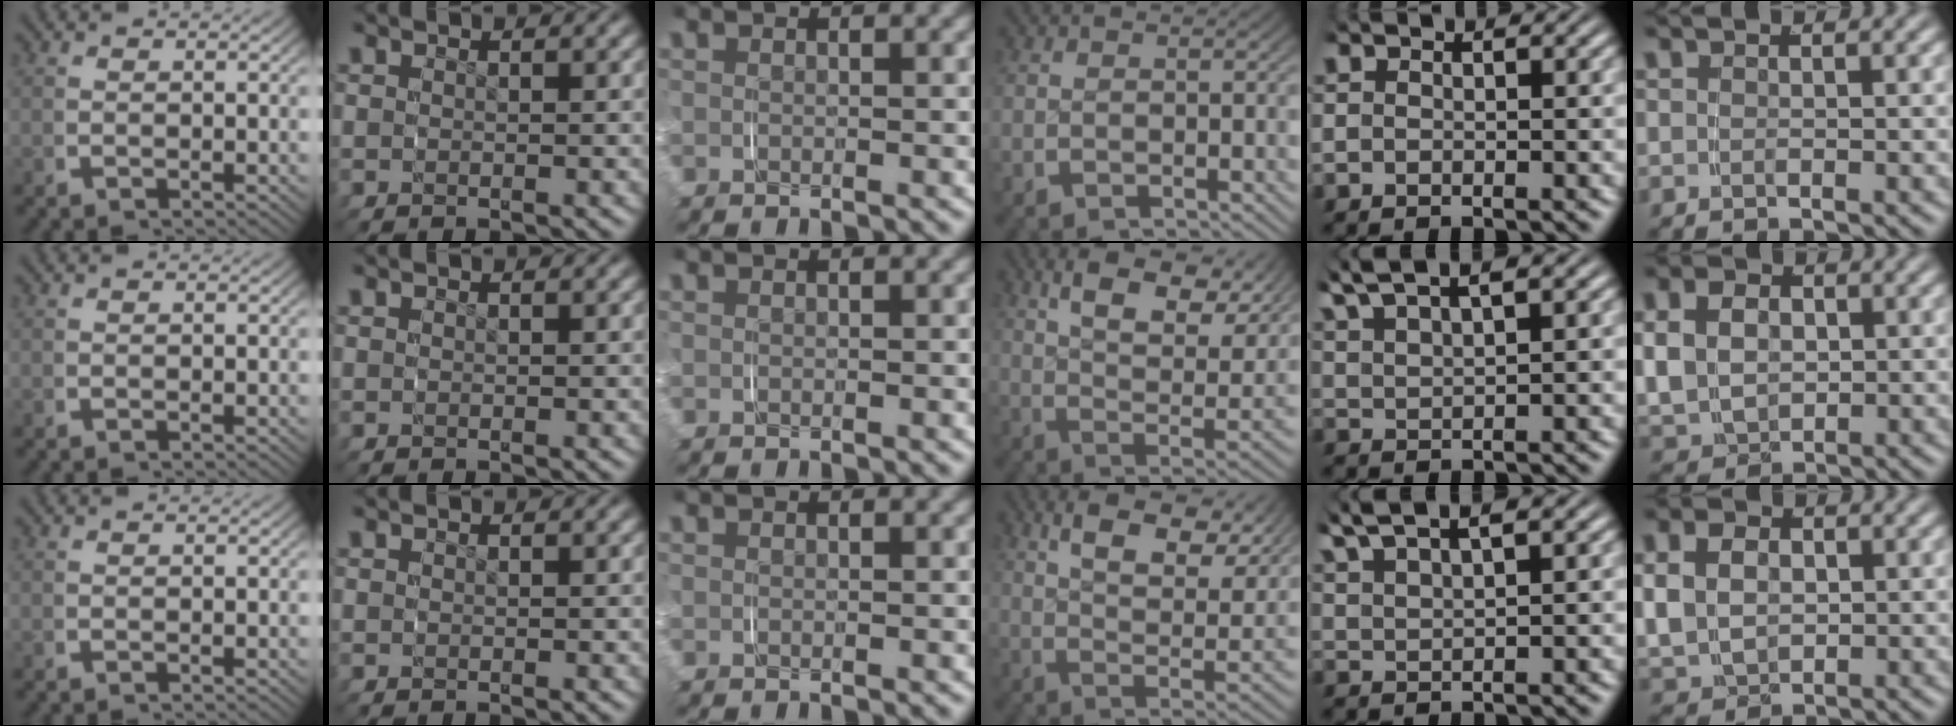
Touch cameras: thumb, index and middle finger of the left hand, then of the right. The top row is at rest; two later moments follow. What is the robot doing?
{"motion": "grasp_and_lifting", "object": "shorts"}